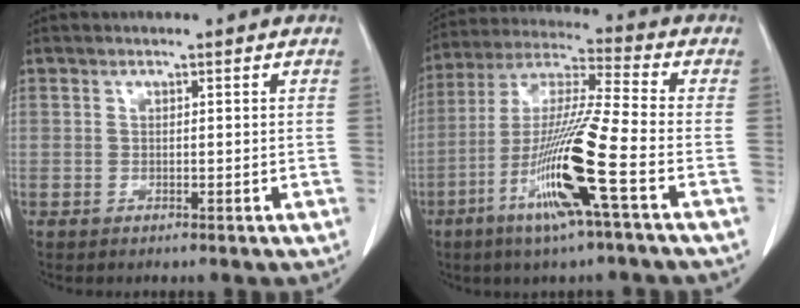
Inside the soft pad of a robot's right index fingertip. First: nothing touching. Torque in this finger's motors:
{"motor_torque": [2.14, 0.00, 0.42, 0.21]}